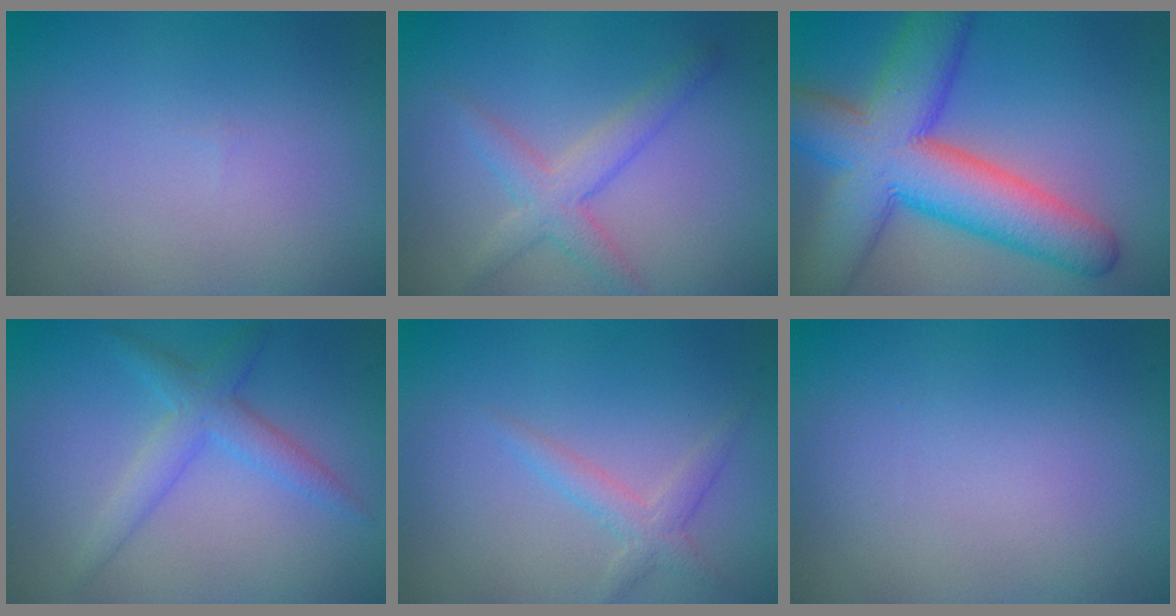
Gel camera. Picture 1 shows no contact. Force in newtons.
{"total": 3.0, "press": 3.0, "slide": 0.1}
{"total": 11.9, "press": 11.9, "slide": 0.6}
{"total": 3.0, "press": 3.0, "slide": 0.1}
{"total": 1.8, "press": 1.8, "slide": 0.1}
{"total": 0.0}